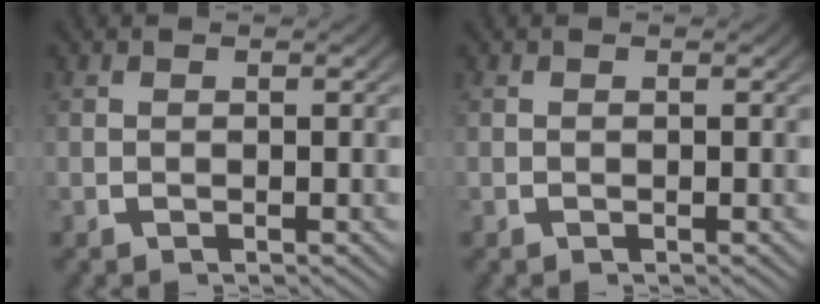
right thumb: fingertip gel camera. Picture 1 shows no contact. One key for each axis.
{"total": 0.0}